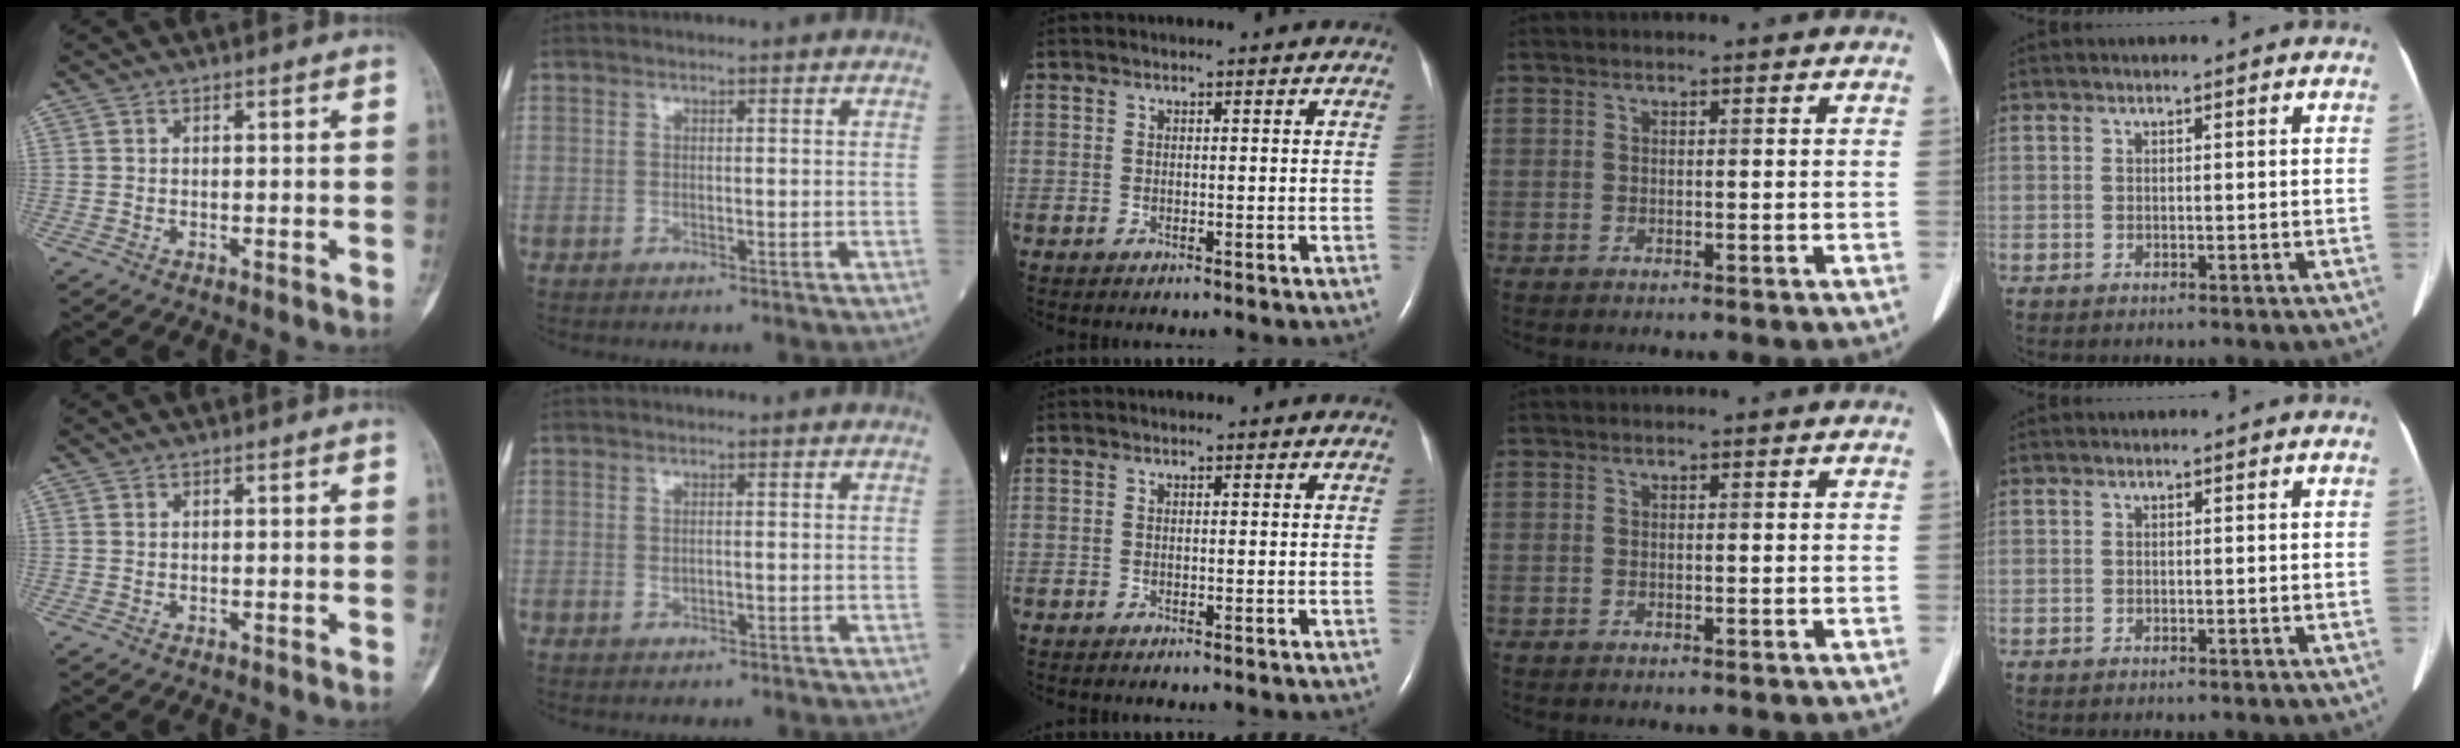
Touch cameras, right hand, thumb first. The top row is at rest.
{"index": {"total": 0.7, "force": [-0.1, 0.3, 0.6], "torque": [-0.013, -0.001, 0.002]}}